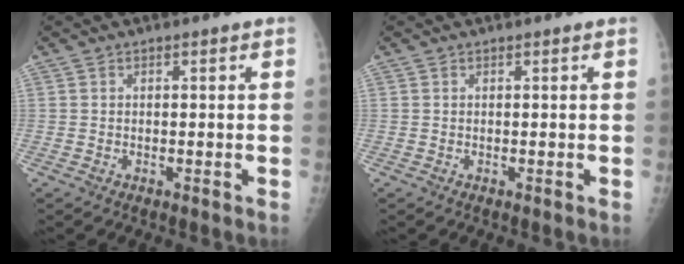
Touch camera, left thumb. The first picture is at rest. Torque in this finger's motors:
{"motor_torque": [-0.01, -0.01, -0.06, -0.06, 0.00]}